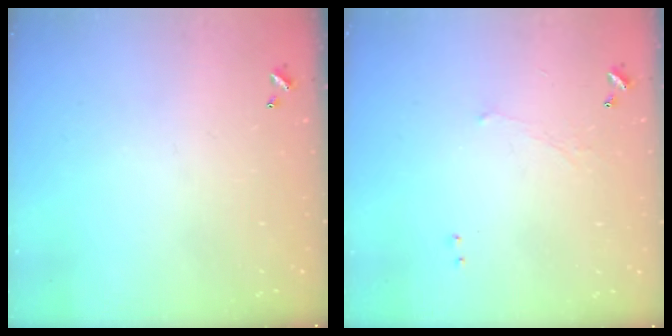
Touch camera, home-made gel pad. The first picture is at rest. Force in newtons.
{"total": 0.6, "press": 0.2, "slide": 0.5}